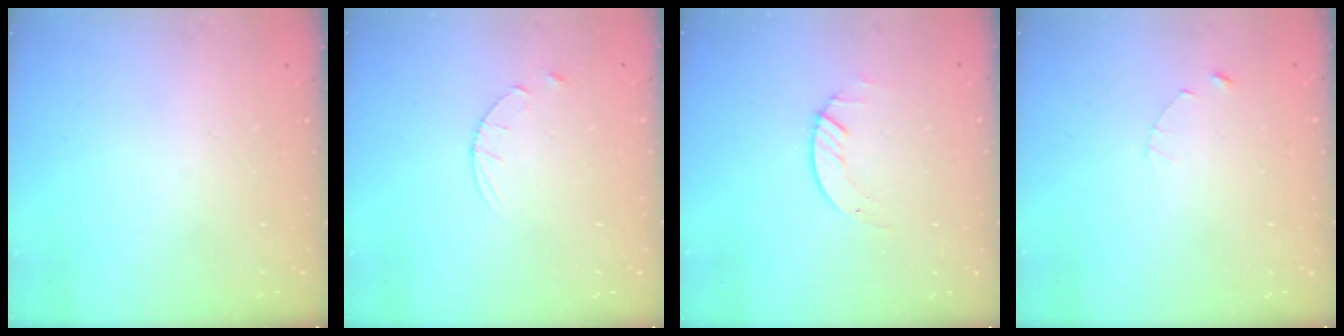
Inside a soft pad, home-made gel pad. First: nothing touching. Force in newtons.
{"total": 4.9, "press": 4.9, "slide": 0.6}
{"total": 1.2, "press": 1.1, "slide": 0.2}
{"total": 1.2, "press": 1.1, "slide": 0.2}